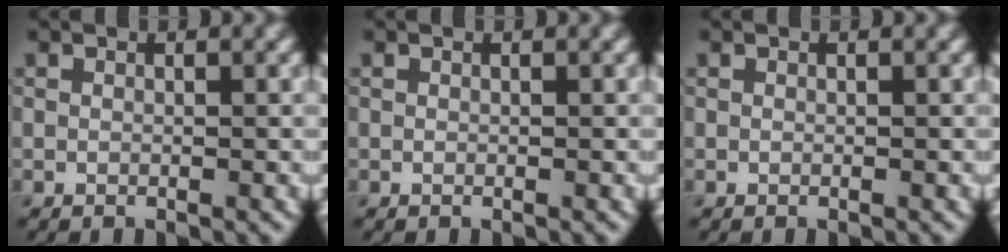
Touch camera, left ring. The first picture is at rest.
{"total": 0.0}
{"total": 0.0}